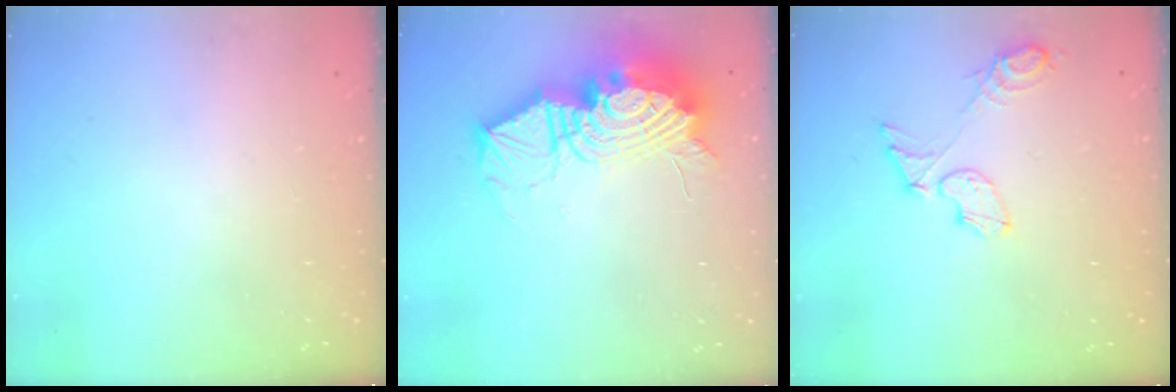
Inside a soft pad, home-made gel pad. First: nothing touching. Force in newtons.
{"total": 21.9, "press": 21.8, "slide": 2.1}
{"total": 7.9, "press": 7.9, "slide": 0.4}